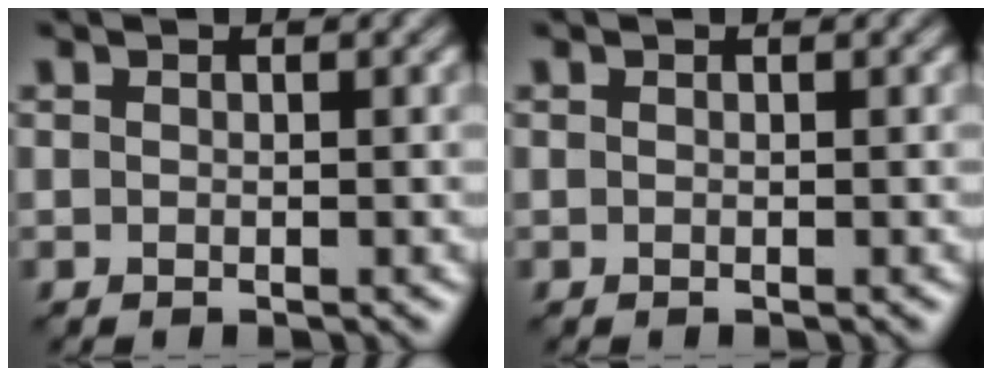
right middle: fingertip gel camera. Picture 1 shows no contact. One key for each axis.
{"total": 0.0}